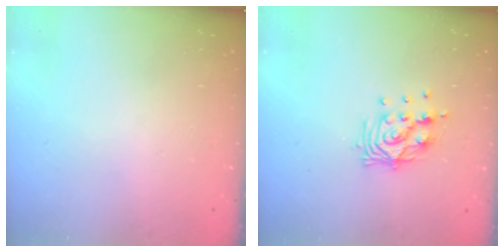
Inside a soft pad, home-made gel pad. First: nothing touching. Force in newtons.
{"total": 11.0, "press": 11.0, "slide": 1.3}